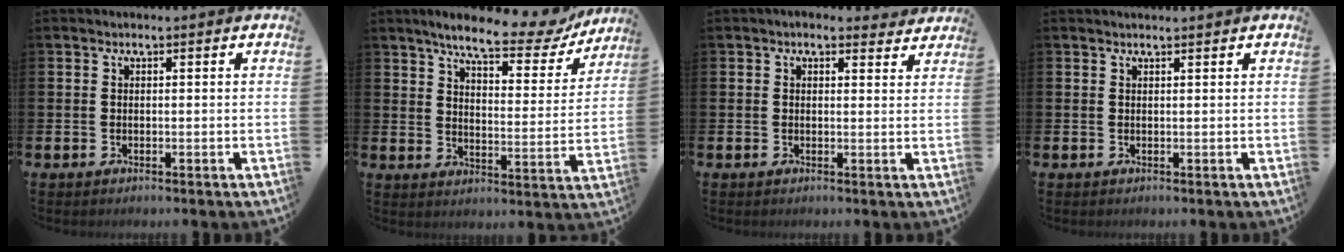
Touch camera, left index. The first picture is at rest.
{"total": 8.4, "force": [7.3, 2.0, 3.8], "torque": [-0.080, -0.043, 0.119]}
{"total": 2.1, "force": [1.9, 0.8, 0.4], "torque": [0.000, -0.005, 0.031]}
{"total": 0.5, "force": [0.5, -0.1, 0.0], "torque": [0.001, -0.001, 0.010]}